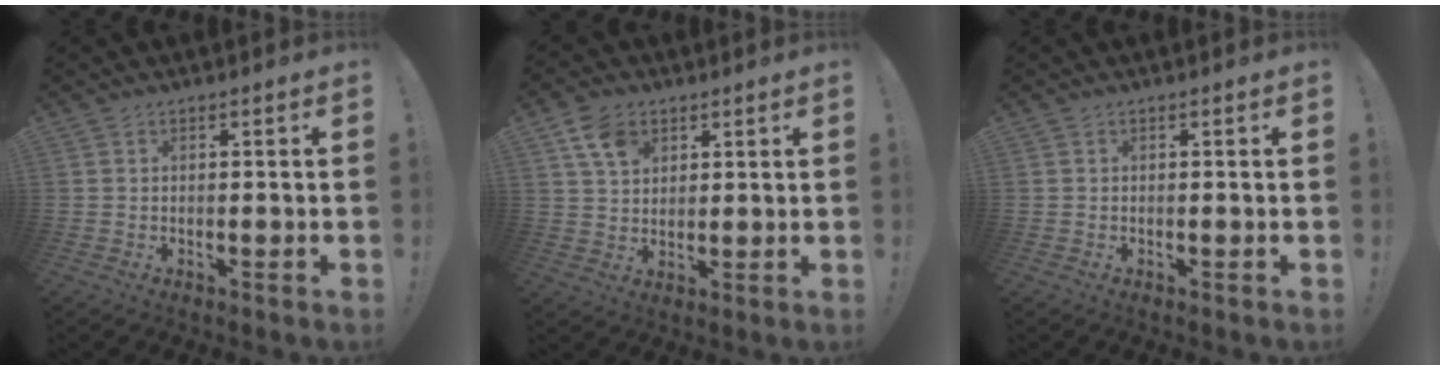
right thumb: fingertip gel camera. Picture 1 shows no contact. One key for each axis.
{"total": 8.4, "fx": 4.4, "fy": 5.9, "fz": 4.1, "tx": -0.064, "ty": -0.012, "tz": 0.084}
{"total": 0.0}